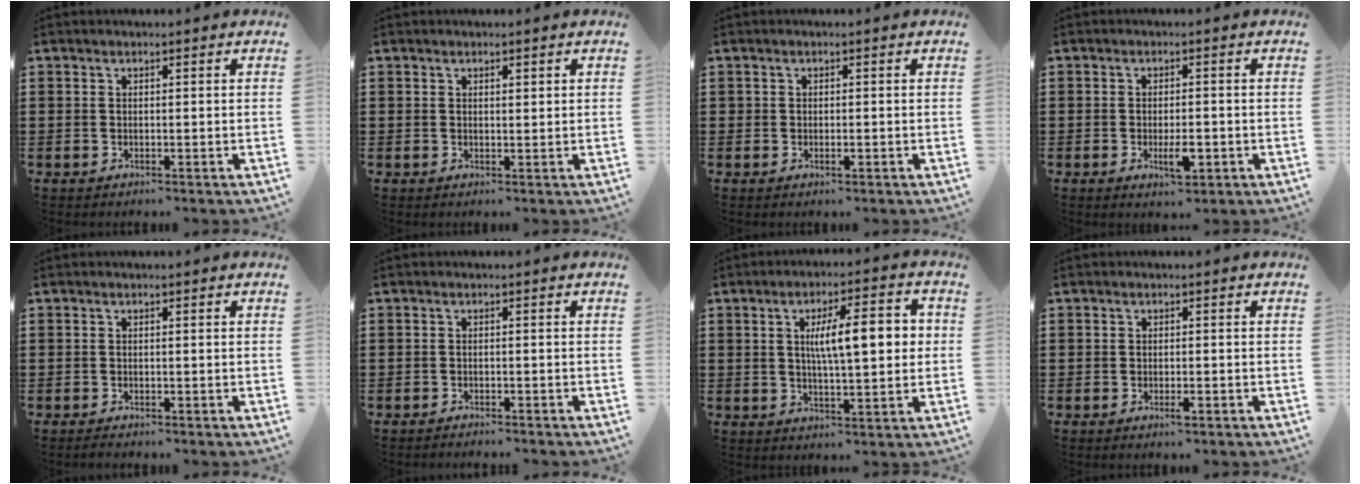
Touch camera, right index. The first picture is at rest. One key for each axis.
{"total": 0.7, "fx": 0.5, "fy": 0.3, "fz": 0.4, "tx": -0.009, "ty": 0.002, "tz": 0.009}
{"total": 0.9, "fx": -0.3, "fy": 0.5, "fz": 0.6, "tx": -0.012, "ty": -0.001, "tz": -0.005}
{"total": 3.9, "fx": -1.2, "fy": 1.5, "fz": 3.4, "tx": -0.063, "ty": 0.002, "tz": -0.022}
{"total": 0.5, "fx": -0.5, "fy": -0.1, "fz": 0.2, "tx": -0.005, "ty": -0.005, "tz": -0.009}
{"total": 1.0, "fx": -1.0, "fy": -0.1, "fz": 0.1, "tx": -0.004, "ty": -0.001, "tz": -0.019}
{"total": 9.3, "fx": 1.6, "fy": 2.7, "fz": 8.8, "tx": -0.150, "ty": 0.003, "tz": 0.021}
{"total": 1.4, "fx": -0.8, "fy": 0.4, "fz": 1.1, "tx": -0.021, "ty": -0.003, "tz": -0.013}